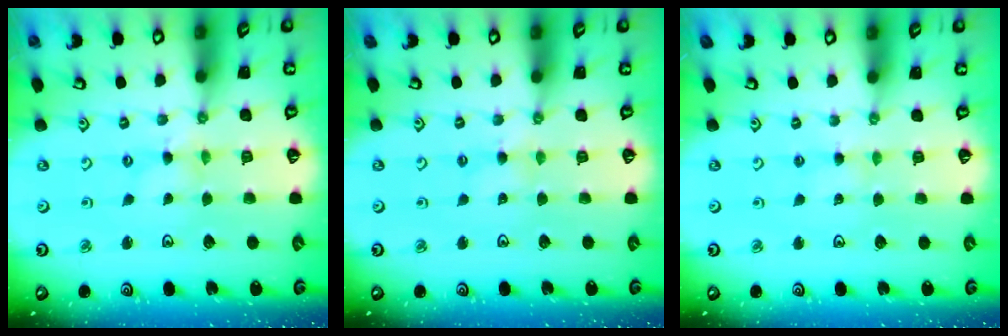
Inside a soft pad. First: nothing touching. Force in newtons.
{"total": 2.2, "press": 2.1, "slide": 0.4}
{"total": 1.9, "press": 1.8, "slide": 0.3}